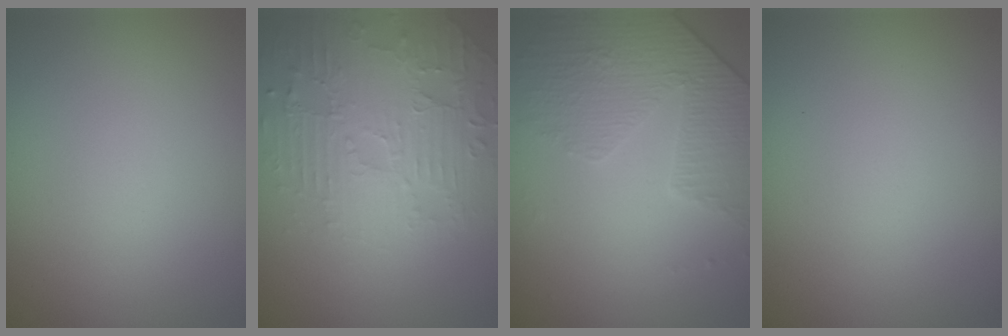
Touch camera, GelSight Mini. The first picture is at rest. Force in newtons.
{"total": 4.6, "press": 3.7, "slide": 2.6}
{"total": 4.7, "press": 3.3, "slide": 3.4}
{"total": 0.0}